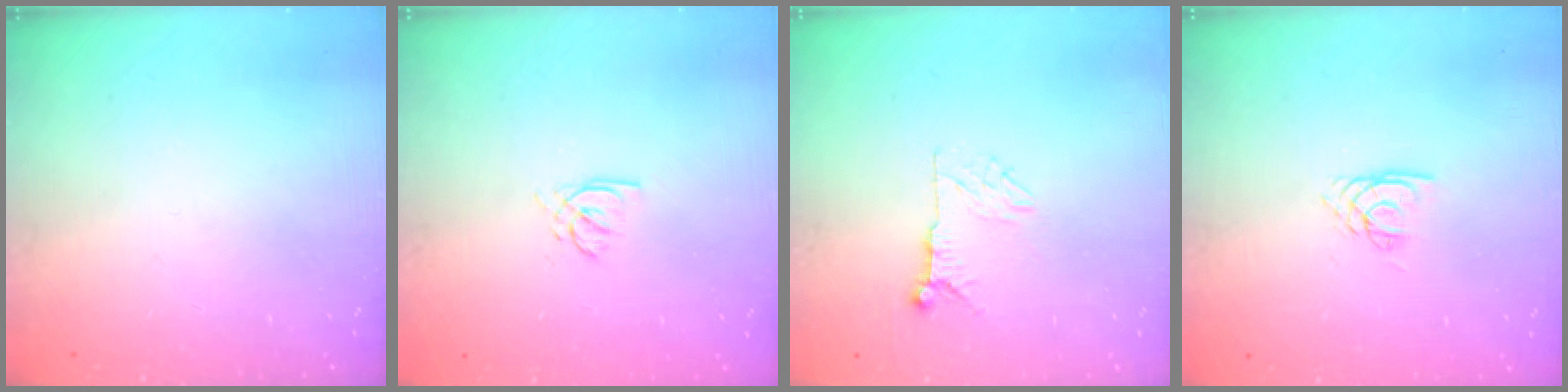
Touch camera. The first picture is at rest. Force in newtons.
{"total": 1.5, "press": 1.5, "slide": 0.2}
{"total": 7.2, "press": 7.2, "slide": 0.5}
{"total": 2.1, "press": 2.1, "slide": 0.1}